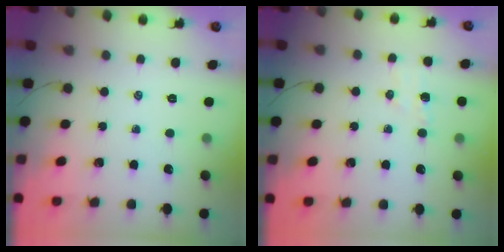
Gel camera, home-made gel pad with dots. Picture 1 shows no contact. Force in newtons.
{"total": 4.8, "press": 4.6, "slide": 1.3}